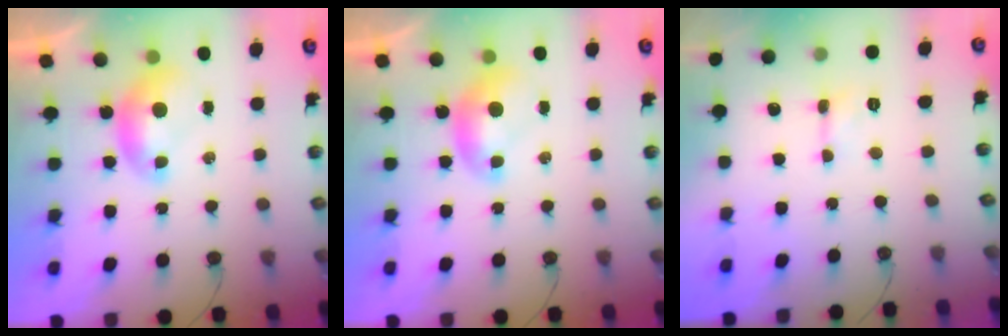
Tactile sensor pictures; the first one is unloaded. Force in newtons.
{"total": 0.0}
{"total": 0.9, "press": 0.8, "slide": 0.3}